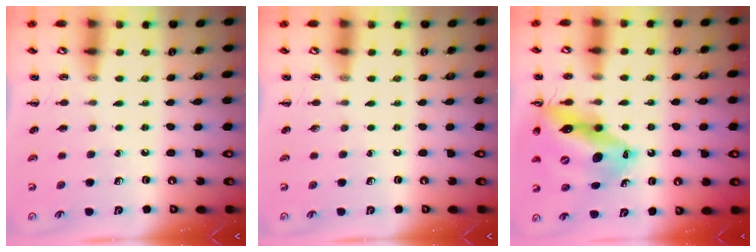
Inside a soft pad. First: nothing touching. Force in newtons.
{"total": 0.0}
{"total": 18.2, "press": 17.4, "slide": 5.3}